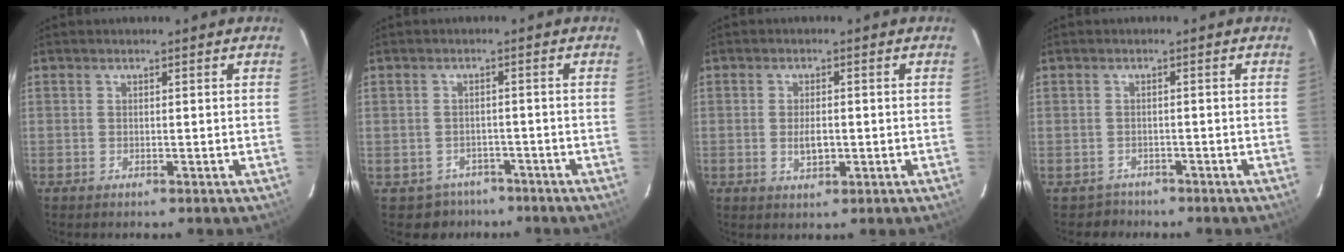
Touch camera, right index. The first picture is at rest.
{"total": 4.6, "force": [-3.1, 3.4, -0.2], "torque": [-0.004, 0.026, -0.043]}
{"total": 3.3, "force": [-0.5, 1.6, 2.8], "torque": [-0.051, -0.003, -0.006]}
{"total": 2.6, "force": [-1.7, 1.8, -0.7], "torque": [0.008, 0.014, -0.028]}